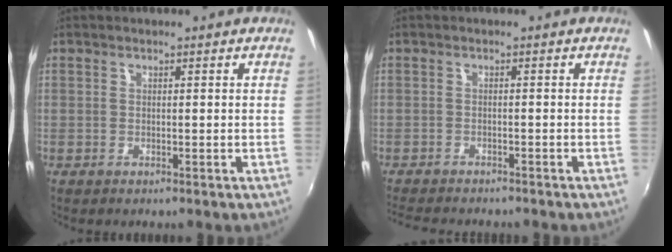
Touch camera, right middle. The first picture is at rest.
{"total": 6.5, "force": [-6.0, 1.1, 2.4], "torque": [-0.061, -0.016, -0.095]}